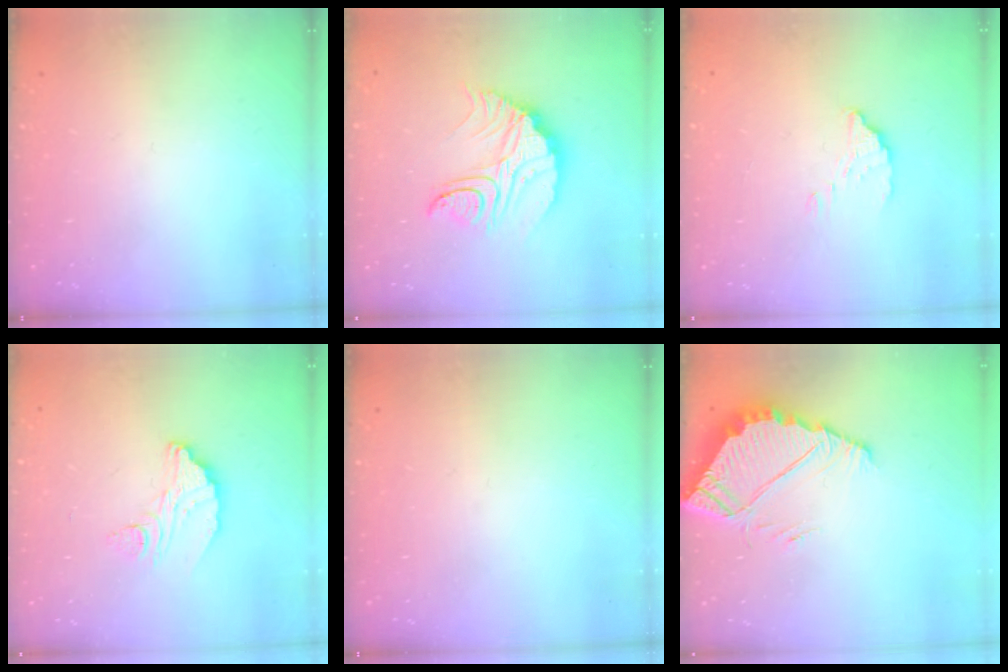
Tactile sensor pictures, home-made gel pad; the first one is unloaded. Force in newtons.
{"total": 12.9, "press": 12.9, "slide": 0.9}
{"total": 3.1, "press": 3.1, "slide": 0.1}
{"total": 10.4, "press": 10.4, "slide": 0.9}
{"total": 0.0}
{"total": 5.9, "press": 5.9, "slide": 0.3}